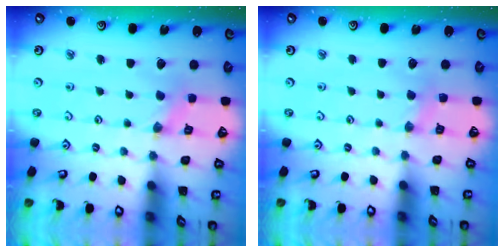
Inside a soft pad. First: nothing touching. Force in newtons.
{"total": 2.3, "press": 2.3, "slide": 0.4}